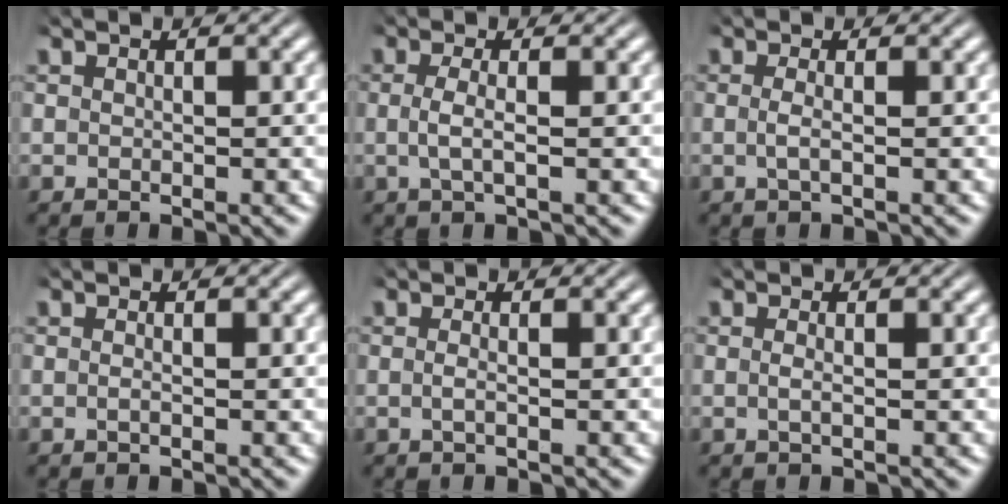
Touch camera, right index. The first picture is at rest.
{"total": 2.0, "force": [-0.2, 0.1, 2.0], "torque": [-0.048, -0.010, 0.002]}
{"total": 1.3, "force": [-0.3, -0.3, 1.2], "torque": [-0.035, -0.013, 0.001]}
{"total": 0.5, "force": [-0.3, -0.2, 0.4], "torque": [-0.013, -0.007, -0.003]}
{"total": 0.9, "force": [-0.4, -0.4, 0.8], "torque": [-0.025, -0.012, -0.002]}
{"total": 0.9, "force": [-0.3, -0.3, 0.8], "torque": [-0.025, -0.013, 0.001]}